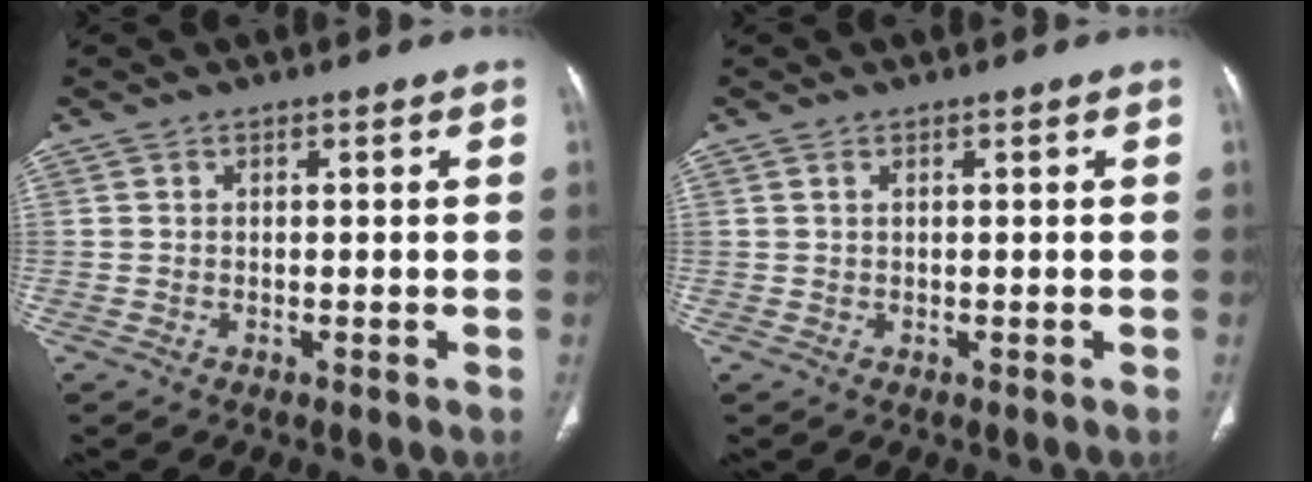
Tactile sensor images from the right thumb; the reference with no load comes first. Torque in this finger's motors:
{"motor_torque": [-0.46, 0.26, 0.37, 0.06, 0.01]}